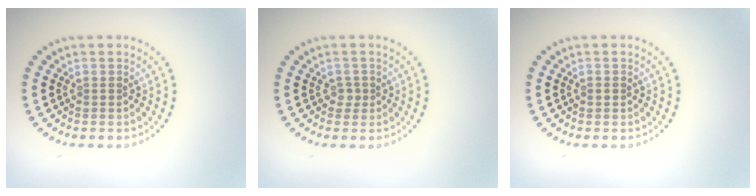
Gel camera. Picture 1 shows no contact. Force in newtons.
{"total": 1.0, "press": 0.7, "slide": 0.6}
{"total": 0.6, "press": 0.6, "slide": 0.1}